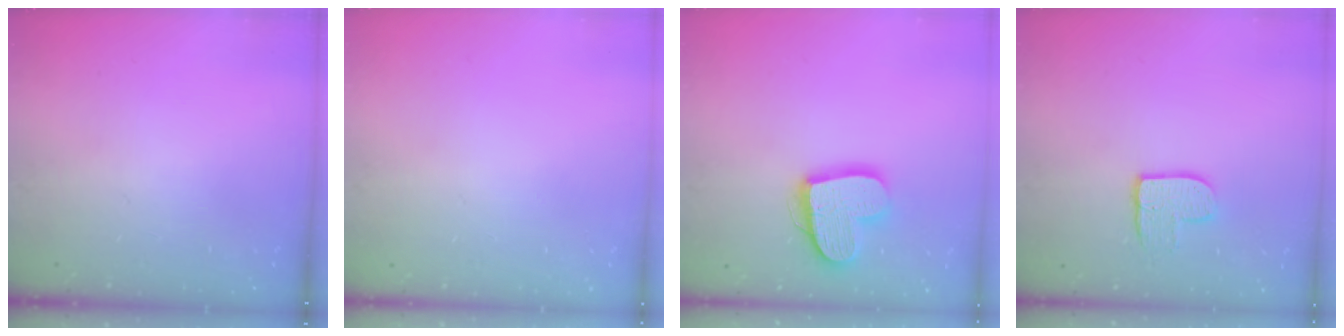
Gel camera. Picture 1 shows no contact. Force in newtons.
{"total": 0.0}
{"total": 16.2, "press": 16.2, "slide": 1.4}
{"total": 8.5, "press": 8.4, "slide": 0.5}